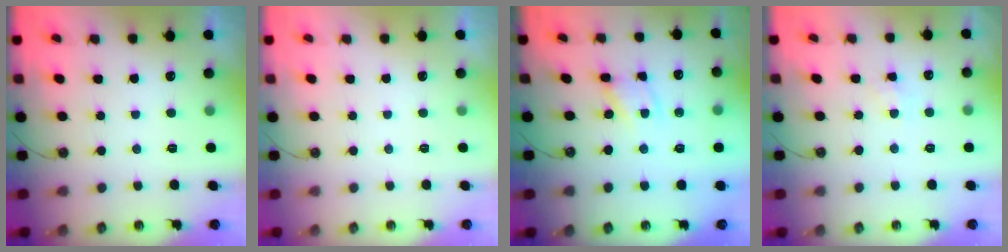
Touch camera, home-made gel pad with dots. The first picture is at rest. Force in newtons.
{"total": 0.0}
{"total": 4.1, "press": 4.1, "slide": 0.2}
{"total": 4.2, "press": 4.1, "slide": 0.6}